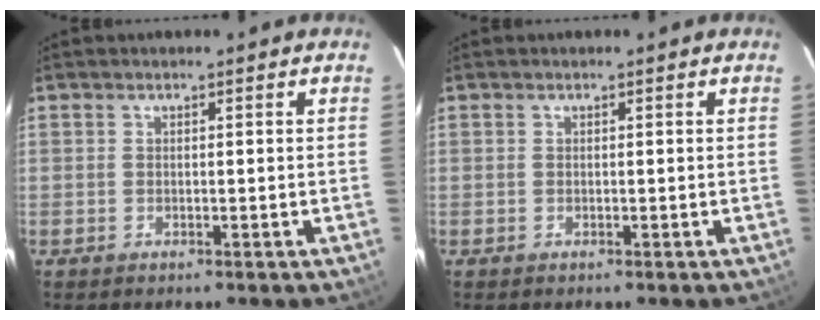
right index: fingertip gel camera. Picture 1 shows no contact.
{"total": 0.0}